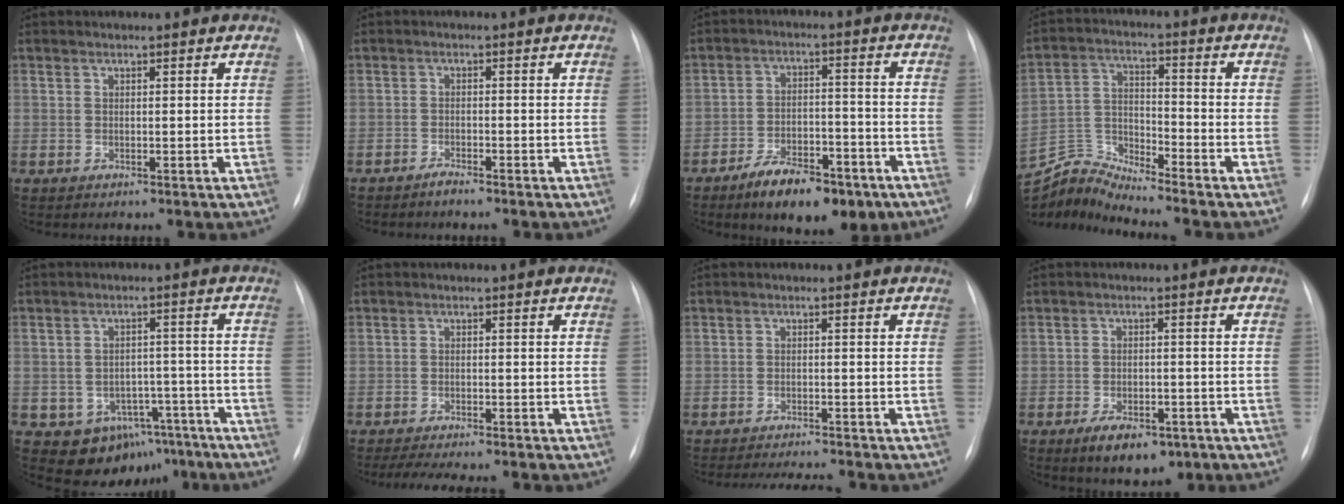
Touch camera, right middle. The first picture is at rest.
{"total": 1.5, "force": [-1.4, 0.1, 0.5], "torque": [-0.014, -0.002, -0.024]}
{"total": 11.8, "force": [-7.8, 4.6, 7.6], "torque": [-0.117, 0.004, -0.120]}
{"total": 8.1, "force": [-7.9, -1.5, -0.6], "torque": [-0.004, 0.017, -0.154]}
{"total": 9.2, "force": [-5.4, 6.8, 3.1], "torque": [-0.026, 0.032, -0.064]}
{"total": 8.4, "force": [-7.2, 1.2, 4.1], "torque": [-0.058, -0.007, -0.104]}
{"total": 6.6, "force": [-6.2, 0.2, 2.3], "torque": [-0.030, -0.009, -0.092]}
{"total": 7.5, "force": [-4.8, 3.7, 4.5], "torque": [-0.068, -0.001, -0.067]}